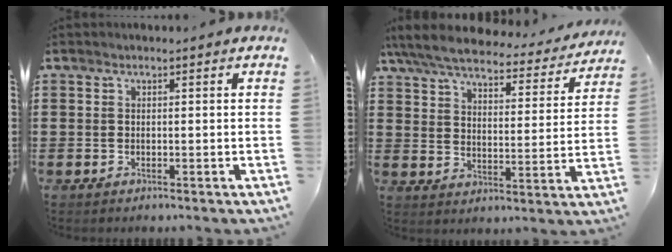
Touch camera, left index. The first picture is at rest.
{"total": 6.8, "force": [6.2, 1.0, 2.7], "torque": [-0.081, -0.035, 0.105]}